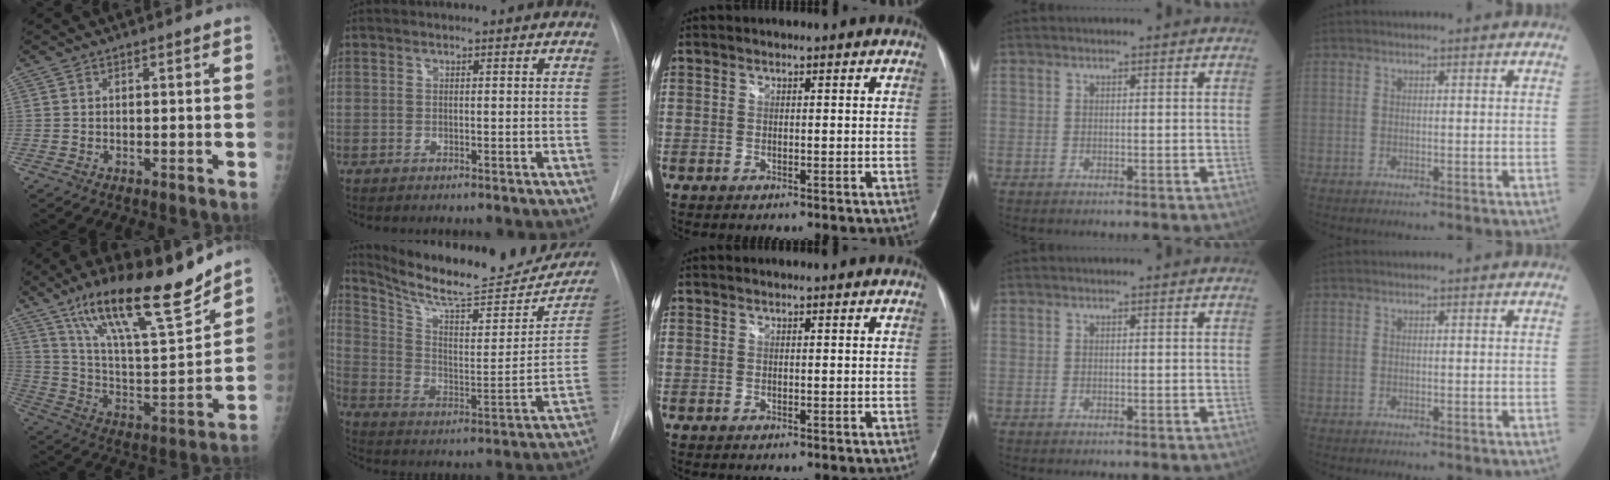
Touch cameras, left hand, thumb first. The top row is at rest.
{"thumb": {"total": 23.0, "force": [16.4, 5.0, 15.3], "torque": [-0.234, -0.071, 0.287]}, "index": {"total": 22.5, "force": [19.8, 4.8, 9.6], "torque": [-0.148, -0.044, 0.284]}}